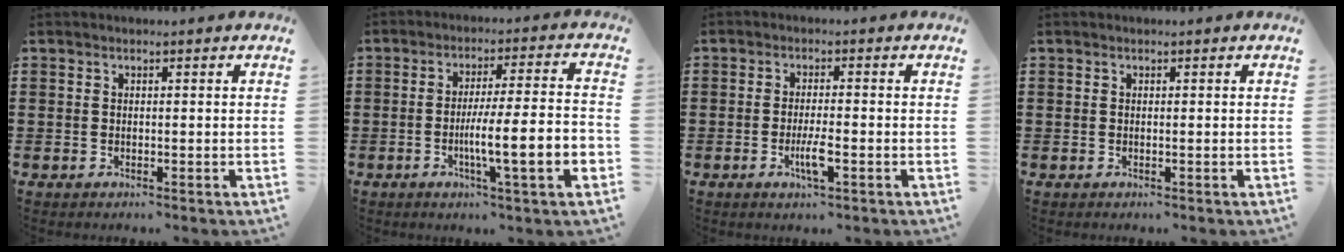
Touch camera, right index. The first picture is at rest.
{"total": 9.2, "force": [-3.0, 0.4, 8.7], "torque": [-0.153, -0.010, -0.057]}
{"total": 3.8, "force": [-1.6, 0.6, 3.4], "torque": [-0.072, -0.005, -0.032]}
{"total": 0.0}